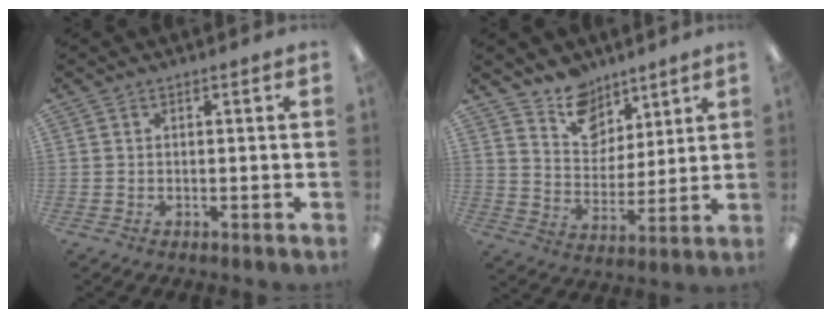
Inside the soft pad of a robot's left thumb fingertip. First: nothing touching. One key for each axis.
{"total": 11.5, "fx": 8.7, "fy": 7.2, "fz": 2.3, "tx": -0.039, "ty": -0.059, "tz": 0.167}